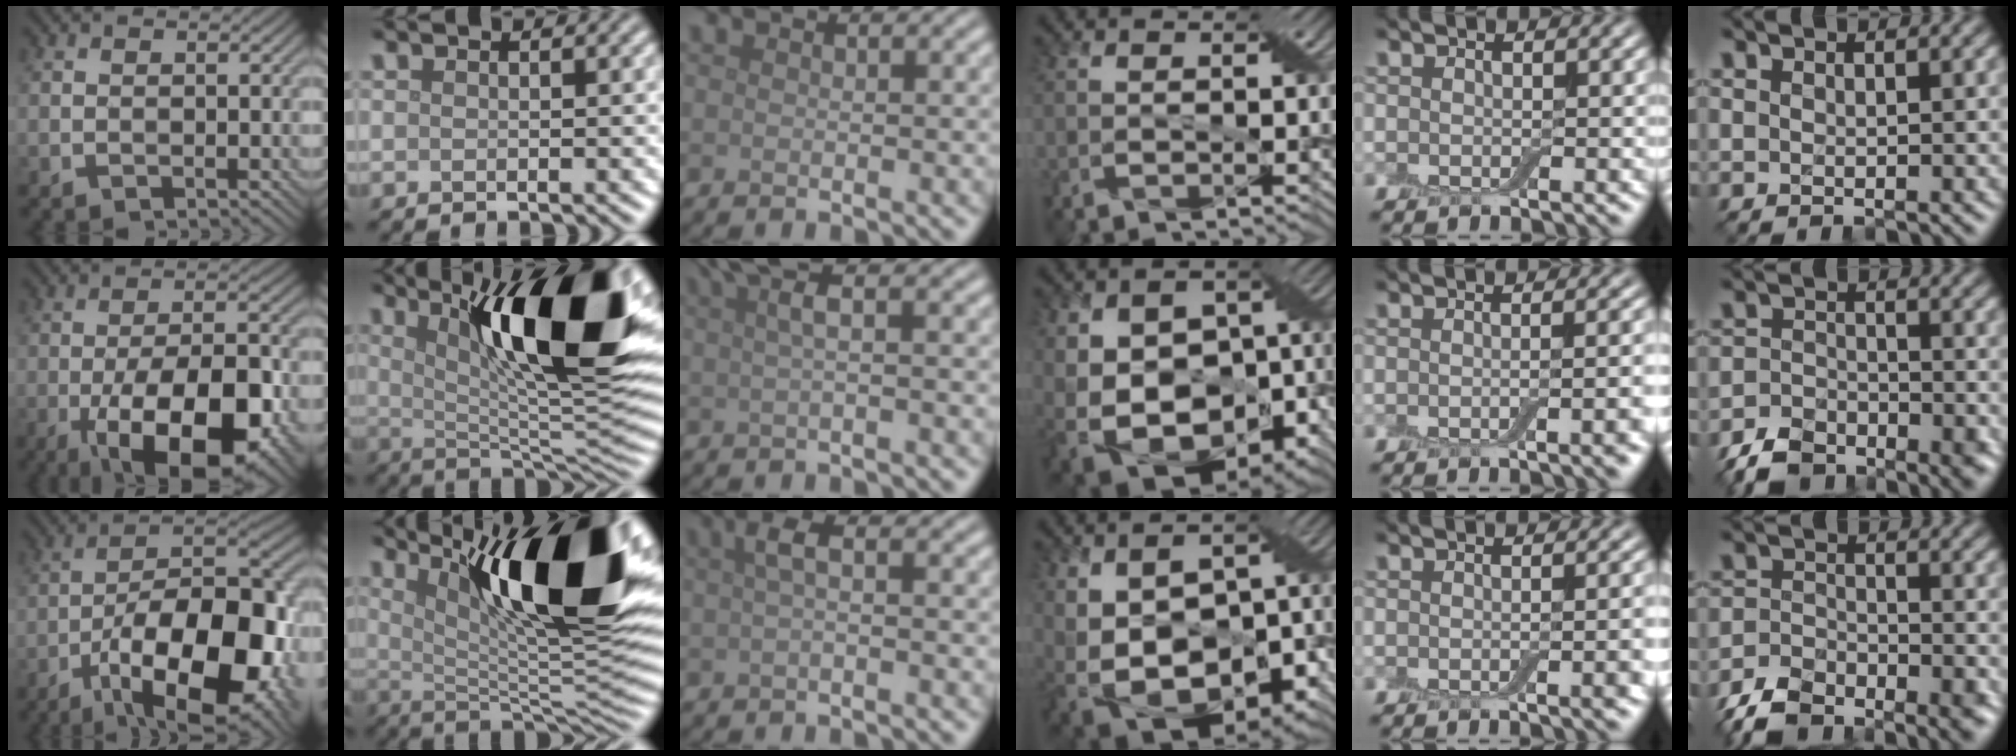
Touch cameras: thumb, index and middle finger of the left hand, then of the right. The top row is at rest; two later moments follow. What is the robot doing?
{"motion": "insert", "object": "backpack"}